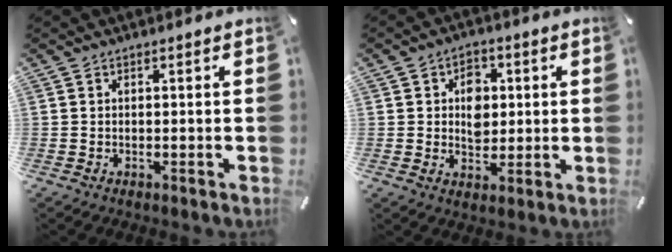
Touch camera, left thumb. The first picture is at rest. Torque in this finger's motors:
{"motor_torque": [1.11, 1.00, 0.58, -0.23, 0.03]}